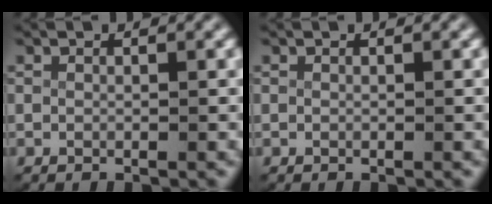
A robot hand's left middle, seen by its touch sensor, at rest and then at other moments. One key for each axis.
{"total": 0.0}